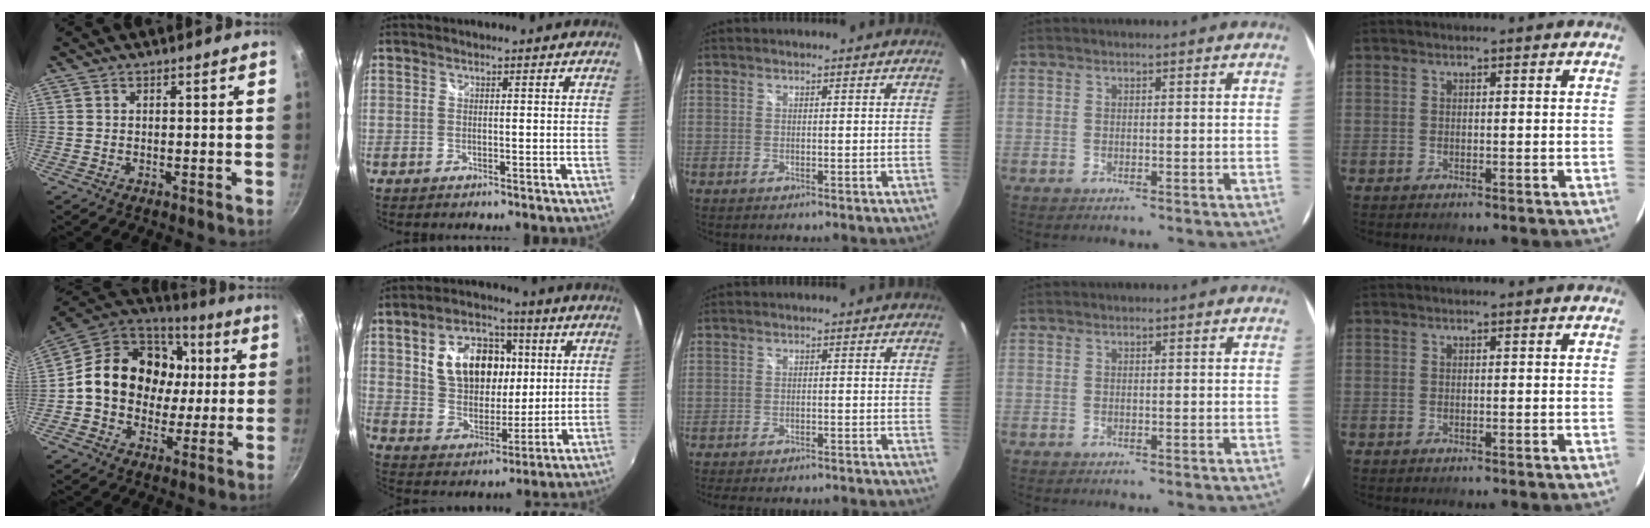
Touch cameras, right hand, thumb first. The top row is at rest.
{"thumb": {"total": 20.4, "force": [1.6, 16.8, 11.4], "torque": [-0.167, 0.032, 0.019]}, "index": {"total": 16.2, "force": [4.3, 10.8, 11.3], "torque": [-0.213, 0.027, 0.085]}, "middle": {"total": 14.5, "force": [-13.0, 2.8, 5.9], "torque": [-0.116, -0.018, -0.171]}}